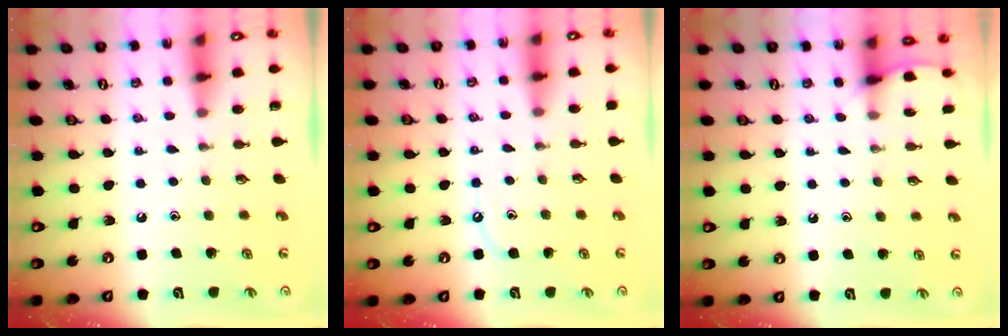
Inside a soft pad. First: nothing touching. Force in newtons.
{"total": 4.0, "press": 3.9, "slide": 0.6}
{"total": 3.7, "press": 3.7, "slide": 0.4}